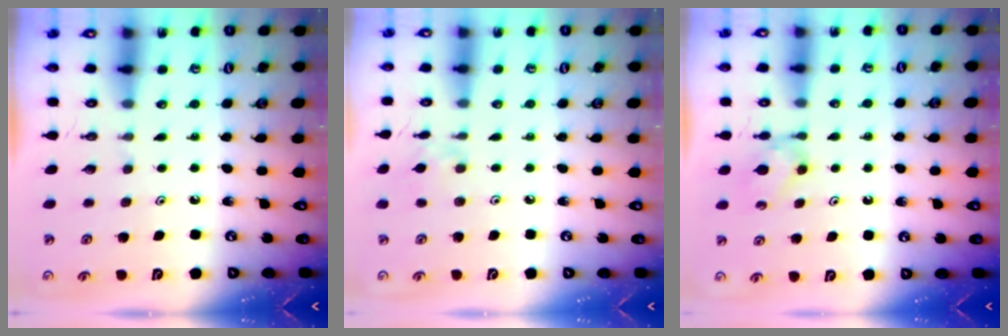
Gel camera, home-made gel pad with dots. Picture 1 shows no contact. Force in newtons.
{"total": 2.6, "press": 2.6, "slide": 0.4}
{"total": 4.0, "press": 4.0, "slide": 0.6}